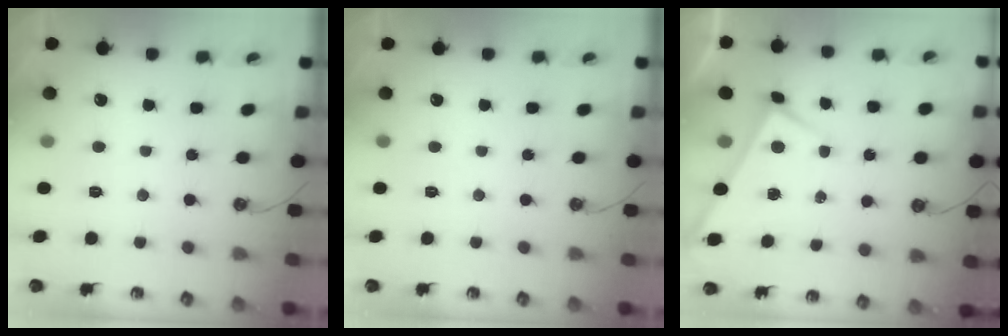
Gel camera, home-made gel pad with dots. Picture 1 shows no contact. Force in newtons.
{"total": 0.0}
{"total": 3.0, "press": 2.9, "slide": 0.3}